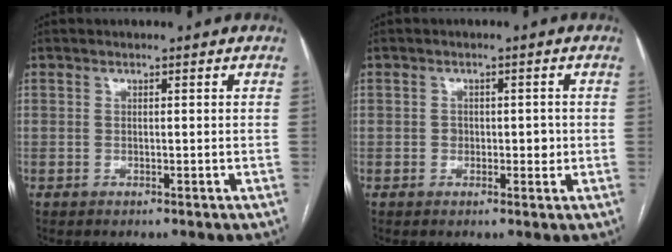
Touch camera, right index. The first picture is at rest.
{"total": 2.3, "force": [-0.2, 1.5, 1.7], "torque": [-0.020, 0.004, -0.002]}